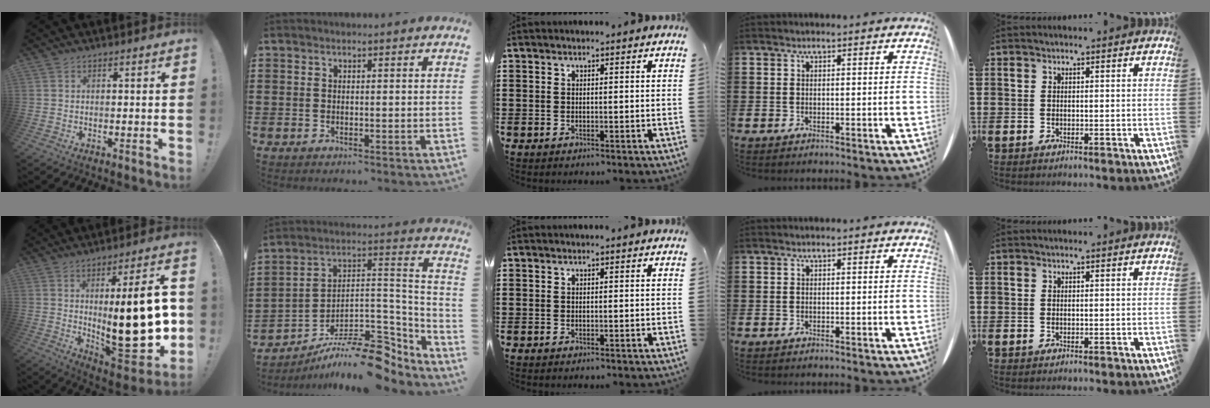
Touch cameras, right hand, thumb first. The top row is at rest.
{"thumb": {"total": 25.3, "force": [0.1, 8.1, 24.0], "torque": [-0.346, -0.022, 0.012]}, "index": {"total": 11.8, "force": [-8.7, 4.3, 6.8], "torque": [-0.096, 0.029, -0.155]}}